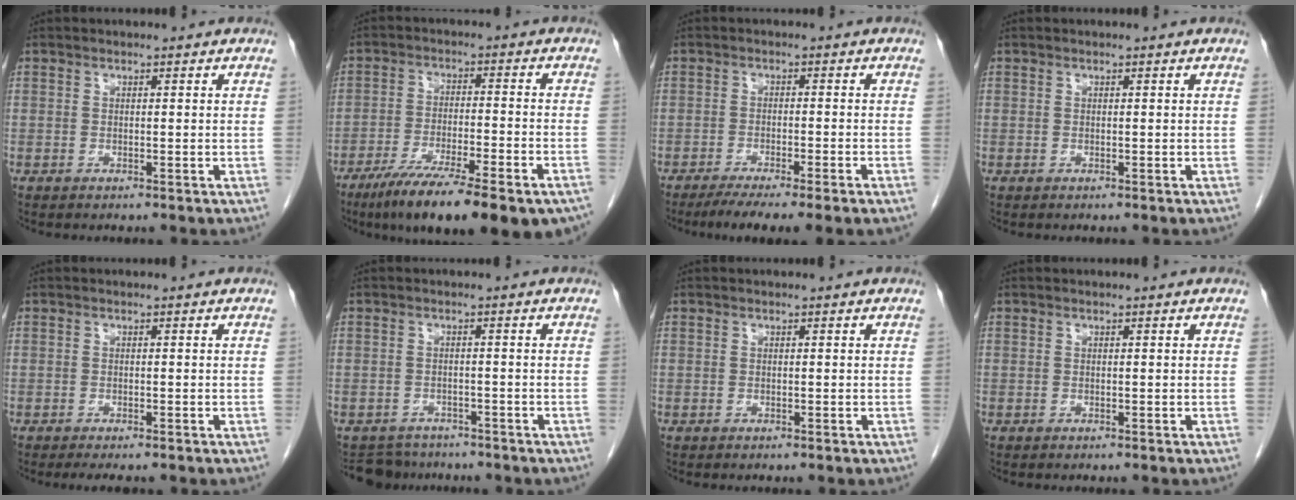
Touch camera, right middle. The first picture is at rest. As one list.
[{"total": 19.6, "force": [-14.3, 3.0, 13.1], "torque": [-0.156, -0.022, -0.219]}, {"total": 8.6, "force": [-6.5, -0.5, 5.6], "torque": [-0.070, -0.016, -0.097]}, {"total": 0.0}, {"total": 3.3, "force": [-2.7, 0.8, 1.7], "torque": [-0.018, -0.007, -0.035]}, {"total": 4.7, "force": [-4.2, 2.0, -0.5], "torque": [0.008, 0.003, -0.064]}, {"total": 0.0}, {"total": 0.0}]